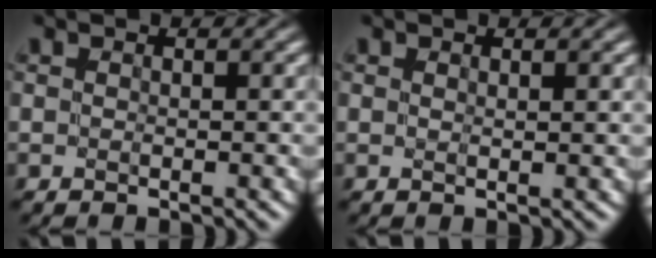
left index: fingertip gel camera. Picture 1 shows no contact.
{"total": 0.9, "force": [0.5, 0.3, 0.7], "torque": [-0.006, 0.000, 0.009]}